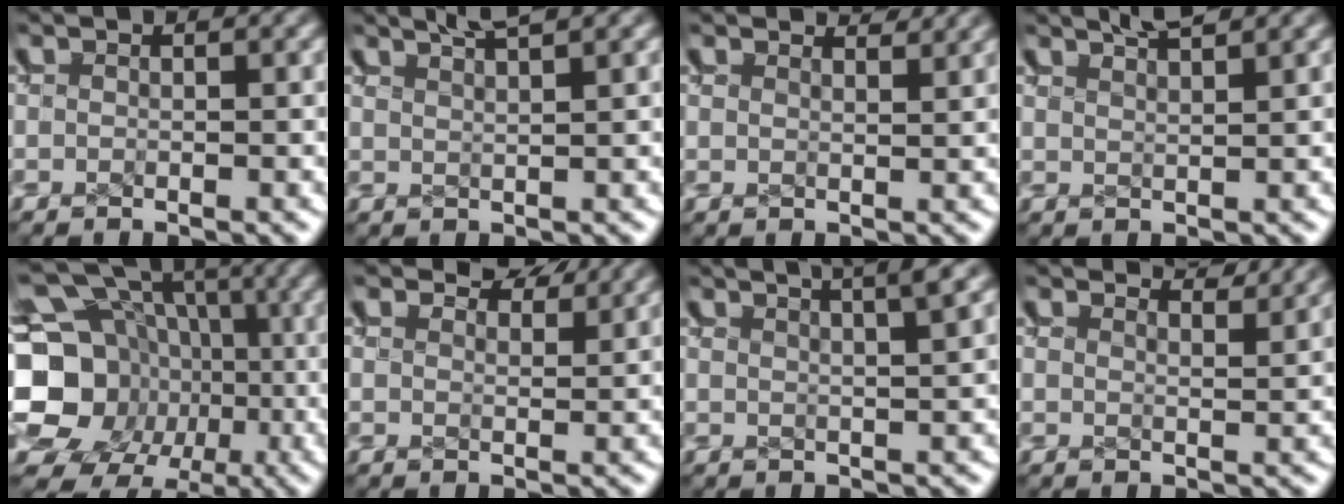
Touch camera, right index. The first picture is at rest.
{"total": 3.0, "force": [2.8, -0.7, 0.7], "torque": [0.000, 0.008, 0.050]}
{"total": 2.1, "force": [2.0, -0.7, -0.2], "torque": [0.000, -0.003, 0.035]}
{"total": 2.9, "force": [2.8, -0.7, 0.6], "torque": [-0.001, 0.005, 0.050]}
{"total": 15.5, "force": [-0.4, 13.7, 7.3], "torque": [-0.138, -0.039, -0.002]}
{"total": 2.4, "force": [2.4, 0.2, 0.4], "torque": [-0.005, 0.000, 0.040]}
{"total": 4.8, "force": [3.7, 0.9, 2.9], "torque": [-0.028, 0.018, 0.055]}
{"total": 3.2, "force": [3.1, -0.7, 0.2], "torque": [0.000, 0.001, 0.053]}